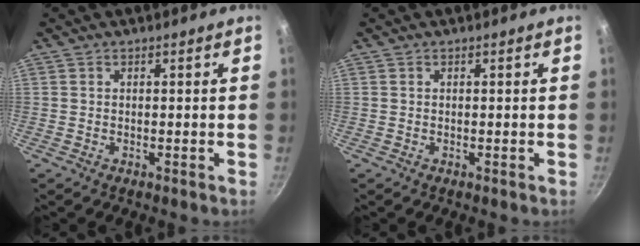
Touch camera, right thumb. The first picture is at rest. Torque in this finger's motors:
{"motor_torque": [-0.08, -0.01, 0.20, -0.26, 0.00]}